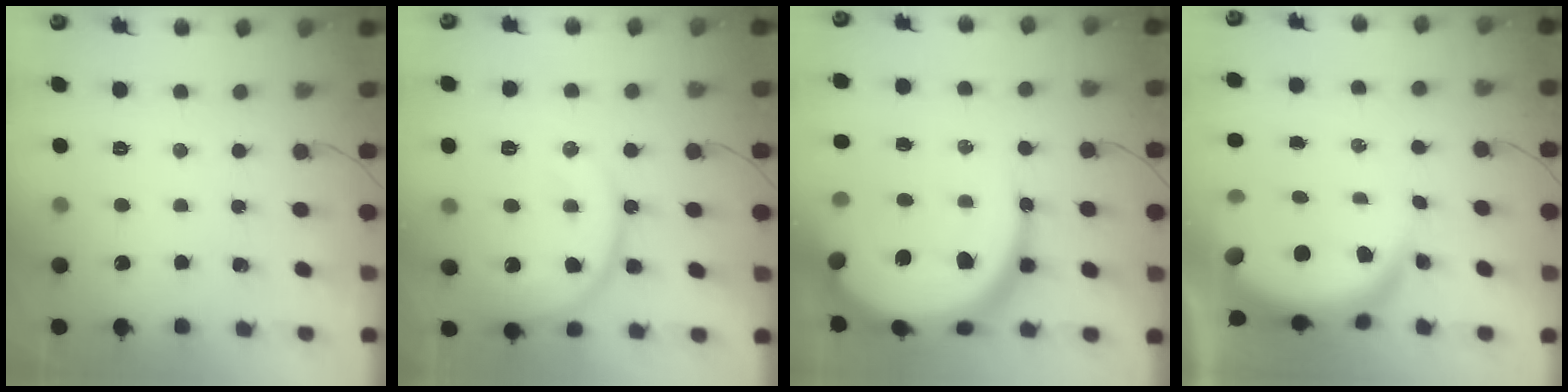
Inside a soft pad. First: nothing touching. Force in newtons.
{"total": 14.2, "press": 14.1, "slide": 0.6}
{"total": 24.2, "press": 24.1, "slide": 2.1}
{"total": 9.3, "press": 9.2, "slide": 1.1}